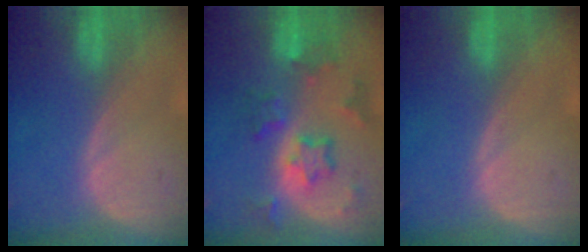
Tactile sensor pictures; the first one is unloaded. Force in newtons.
{"total": 7.7, "press": 6.8, "slide": 3.7}
{"total": 0.0}